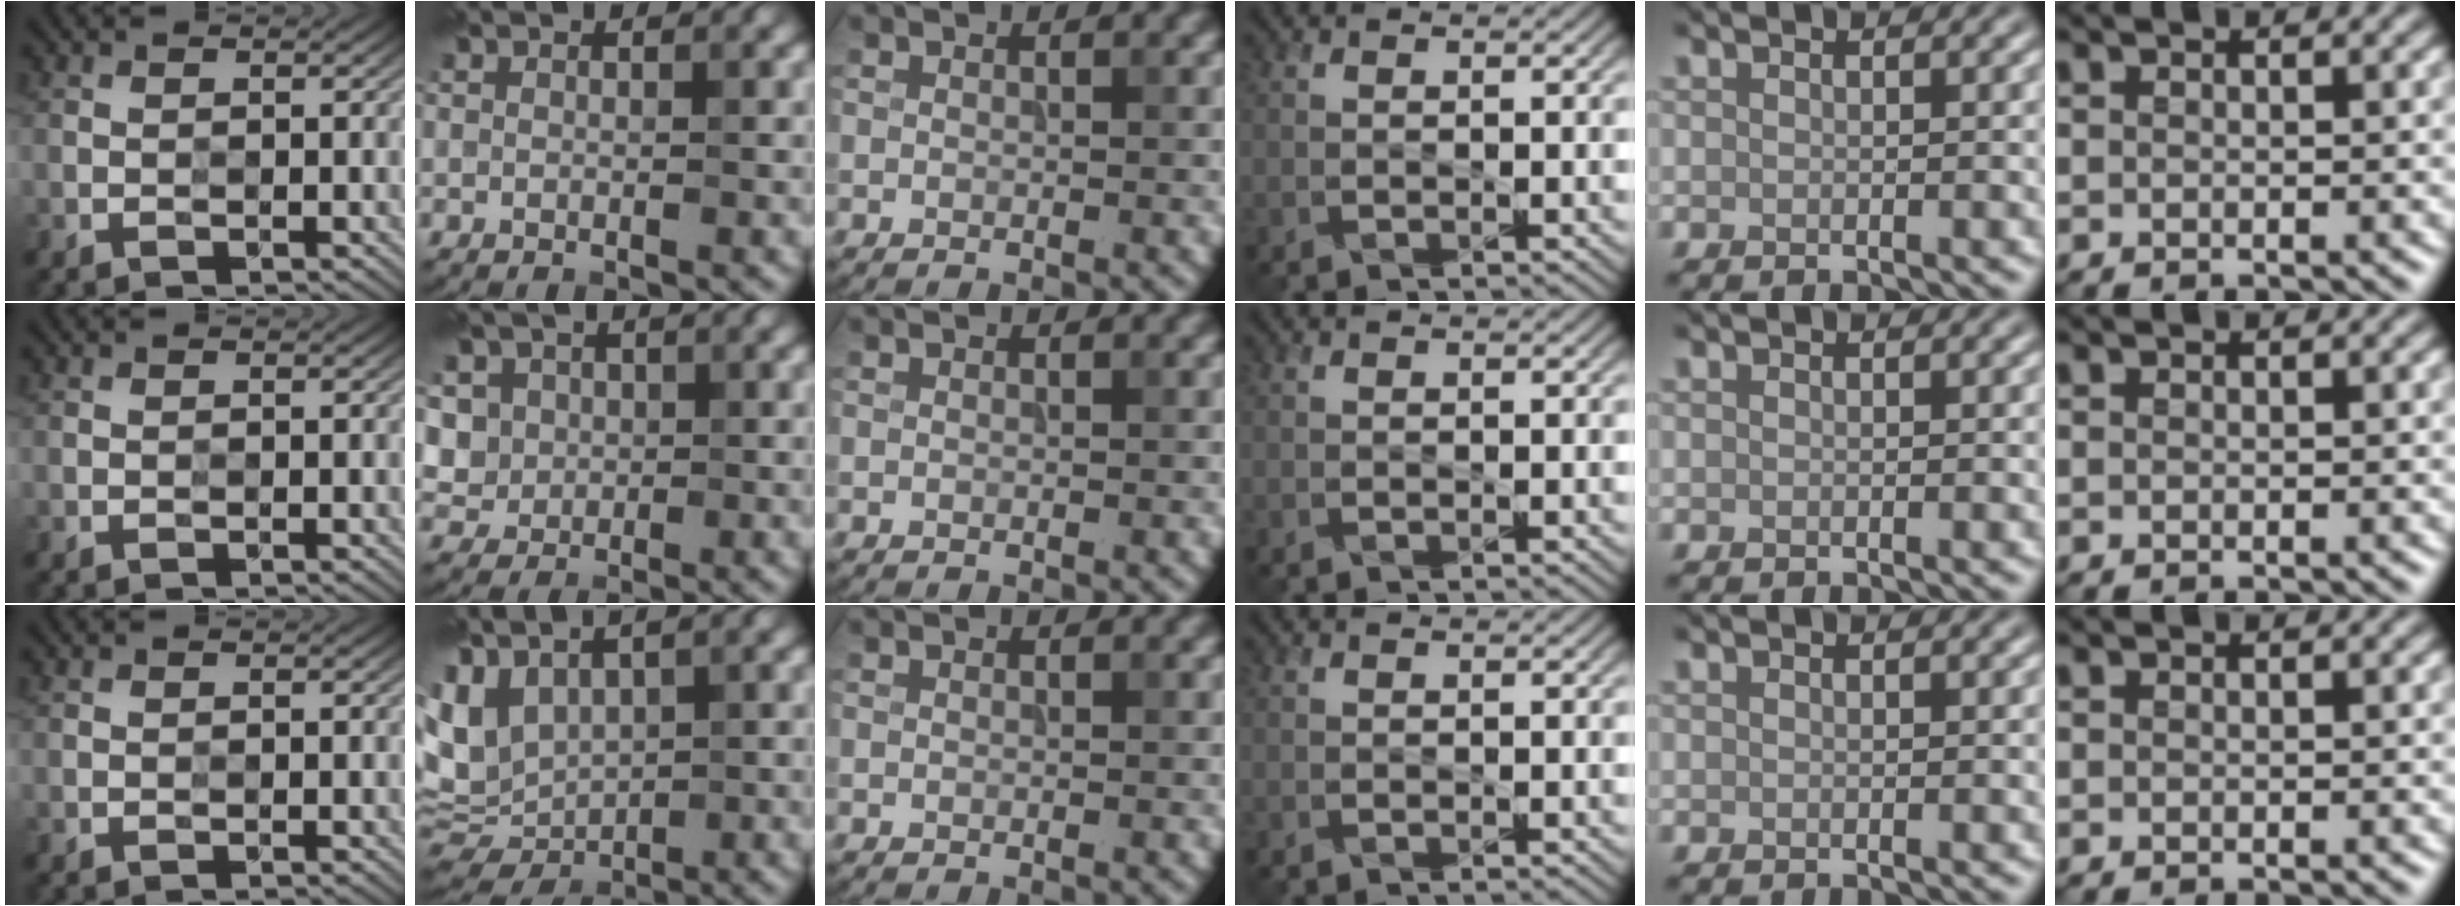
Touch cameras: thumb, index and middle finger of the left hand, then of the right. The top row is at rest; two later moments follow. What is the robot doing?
{"motion": "press", "object": "sticky note"}